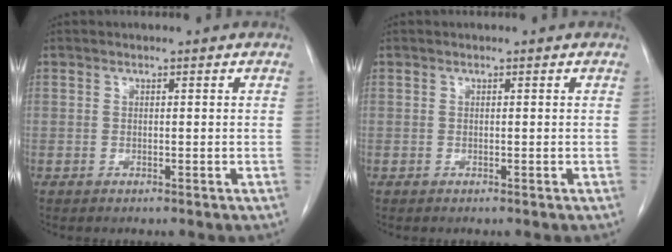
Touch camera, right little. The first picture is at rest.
{"total": 0.0}